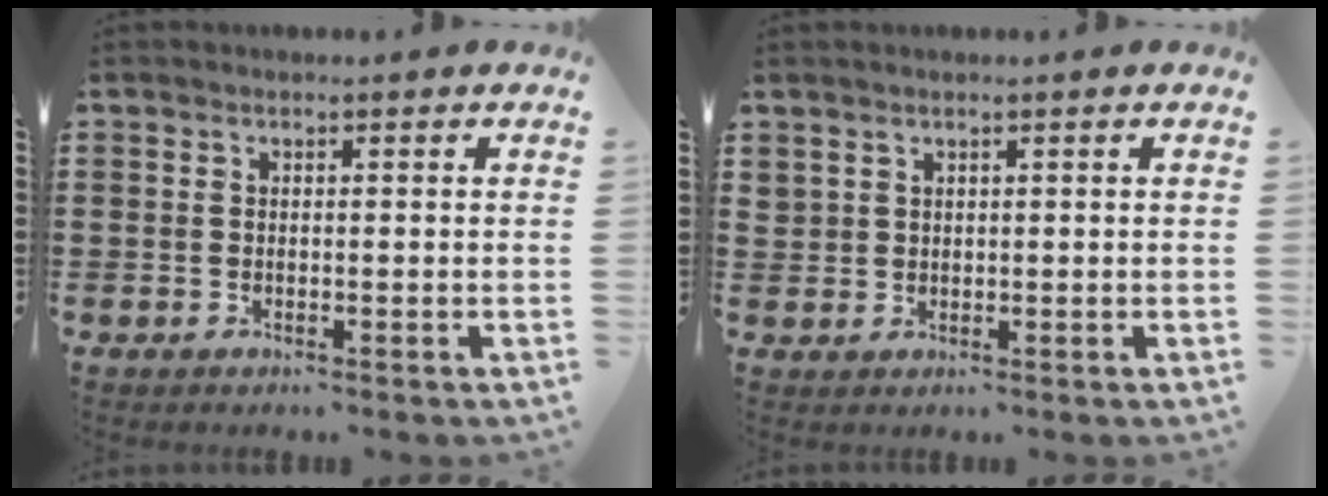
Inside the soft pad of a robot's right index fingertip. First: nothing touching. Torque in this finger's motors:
{"motor_torque": [1.04, 1.09, -0.03, 0.01]}